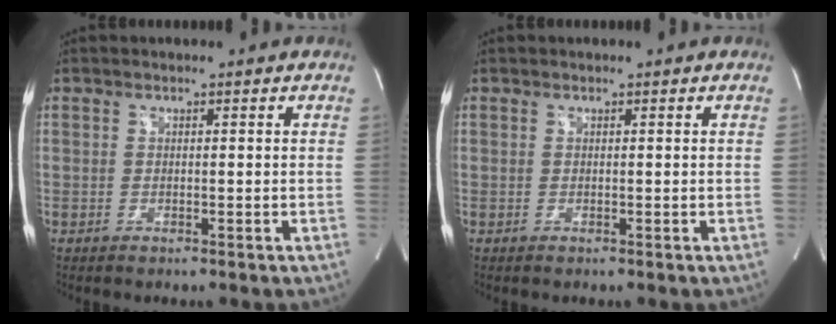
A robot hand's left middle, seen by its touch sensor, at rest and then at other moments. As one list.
[{"total": 0.0}]